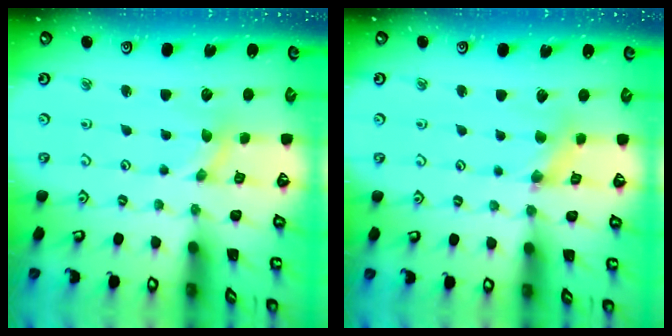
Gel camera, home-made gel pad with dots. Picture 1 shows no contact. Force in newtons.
{"total": 2.7, "press": 2.7, "slide": 0.2}